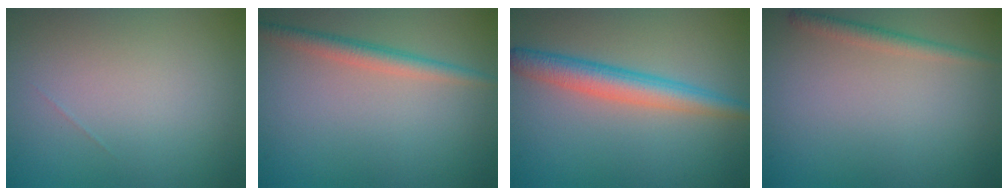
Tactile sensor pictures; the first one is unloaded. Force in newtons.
{"total": 2.4, "press": 2.4, "slide": 0.0}
{"total": 3.8, "press": 3.8, "slide": 0.1}
{"total": 1.5, "press": 1.5, "slide": 0.1}